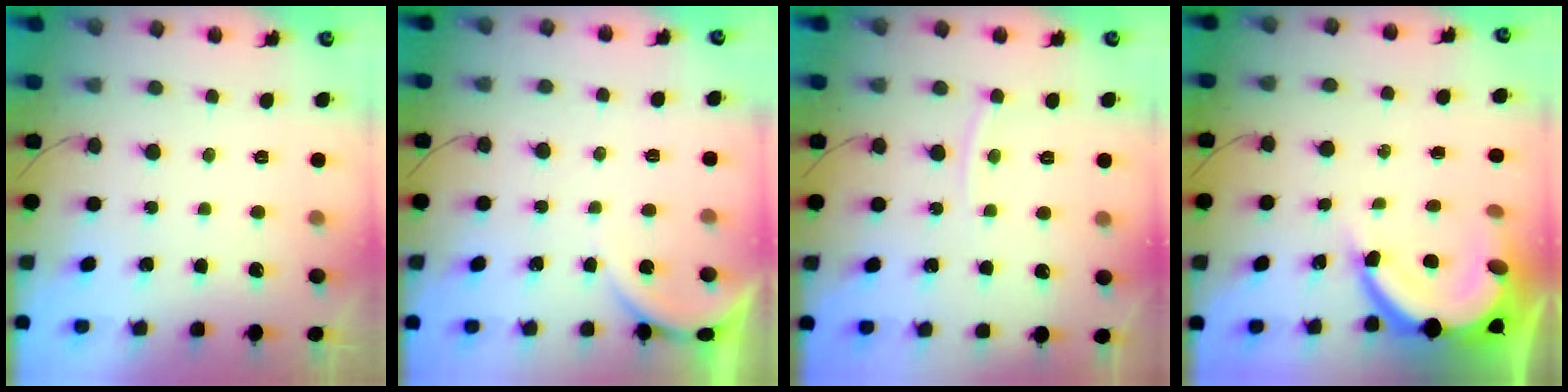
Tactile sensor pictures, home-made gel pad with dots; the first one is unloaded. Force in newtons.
{"total": 1.6, "press": 1.6, "slide": 0.4}
{"total": 4.6, "press": 4.6, "slide": 0.7}
{"total": 12.1, "press": 12.0, "slide": 1.3}